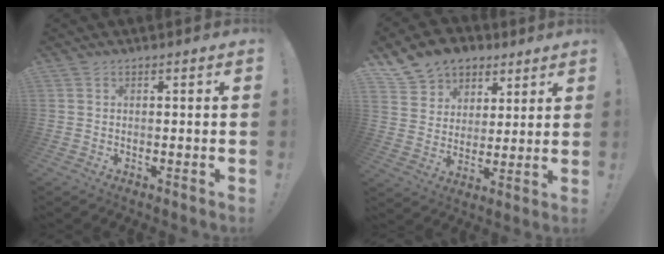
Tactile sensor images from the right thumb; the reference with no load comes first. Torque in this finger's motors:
{"motor_torque": [0.58, 0.62, 0.54, 0.54, 0.05]}